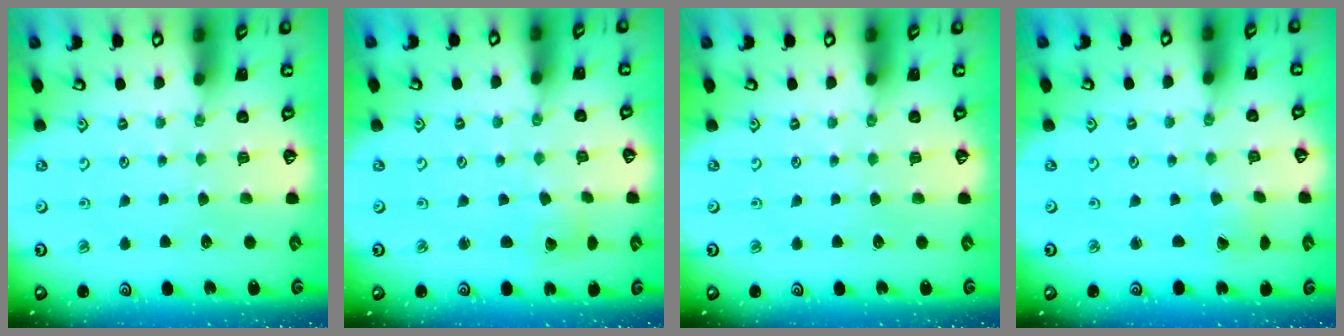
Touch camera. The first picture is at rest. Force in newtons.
{"total": 2.6, "press": 2.6, "slide": 0.2}
{"total": 0.0}
{"total": 0.0}